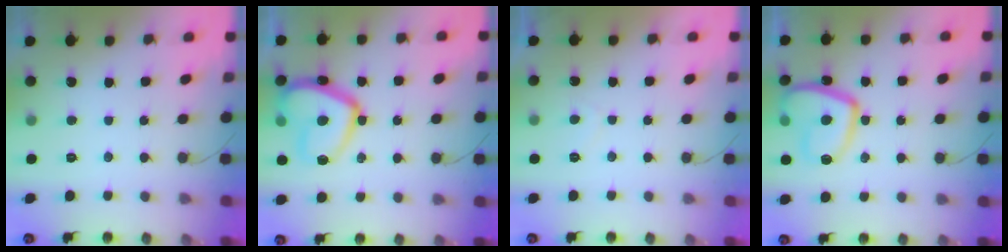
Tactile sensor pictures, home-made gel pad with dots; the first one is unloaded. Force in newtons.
{"total": 17.7, "press": 17.6, "slide": 1.5}
{"total": 1.9, "press": 1.7, "slide": 0.7}
{"total": 15.3, "press": 15.2, "slide": 1.6}